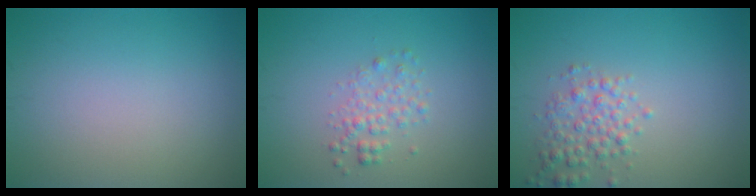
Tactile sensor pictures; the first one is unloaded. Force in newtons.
{"total": 1.9, "press": 1.9, "slide": 0.1}
{"total": 2.7, "press": 2.7, "slide": 0.0}